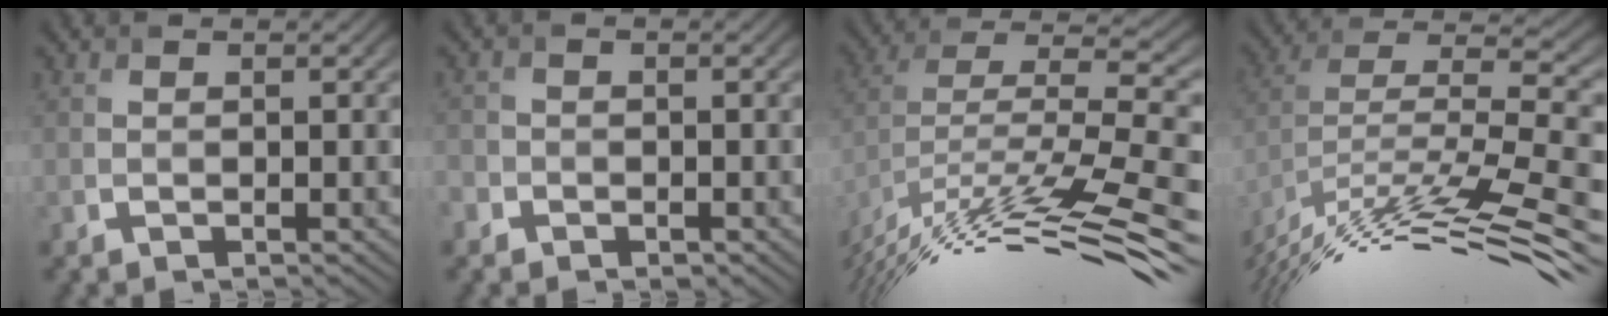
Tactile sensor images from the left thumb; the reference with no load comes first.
{"total": 1.8, "force": [-1.2, 1.3, 0.1], "torque": [0.000, -0.002, -0.031]}
{"total": 14.1, "force": [-6.2, 3.3, 12.2], "torque": [-0.236, 0.022, -0.112]}
{"total": 15.1, "force": [-7.8, 3.3, 12.5], "torque": [-0.231, 0.028, -0.134]}